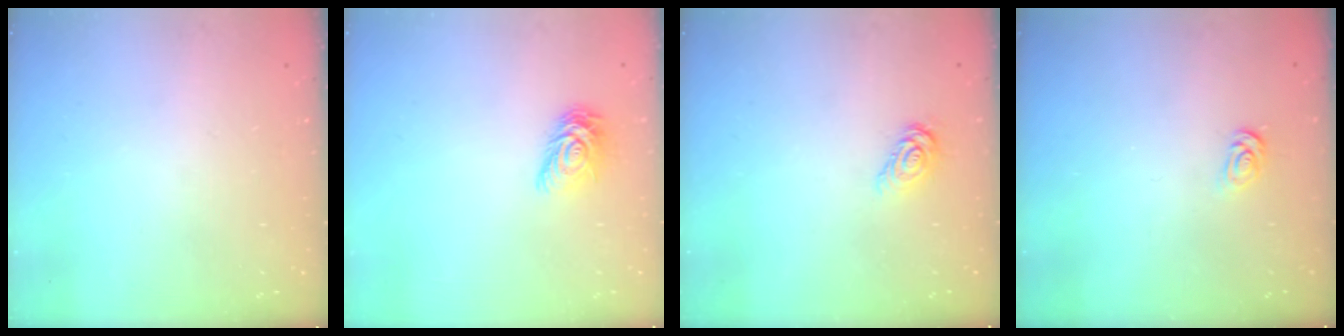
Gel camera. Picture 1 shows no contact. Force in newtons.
{"total": 8.5, "press": 8.5, "slide": 0.2}
{"total": 5.8, "press": 5.8, "slide": 0.3}
{"total": 2.6, "press": 2.6, "slide": 0.4}